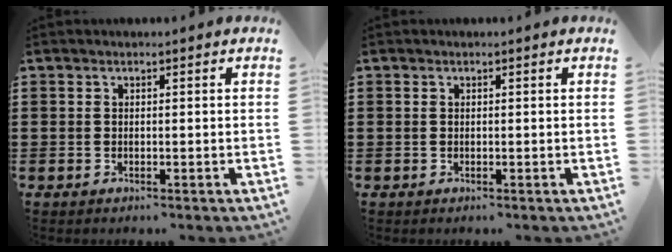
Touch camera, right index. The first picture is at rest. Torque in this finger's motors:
{"motor_torque": [-0.18, 0.11, 0.01, 0.02]}